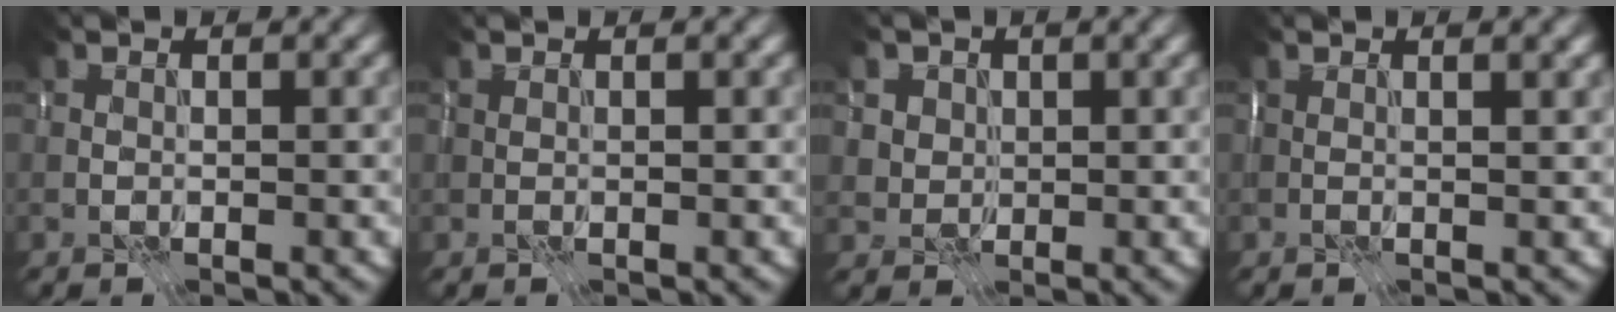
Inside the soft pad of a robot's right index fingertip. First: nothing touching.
{"total": 0.6, "force": [0.5, -0.2, 0.2], "torque": [-0.003, -0.001, 0.007]}
{"total": 3.2, "force": [1.5, 2.6, 1.1], "torque": [-0.028, -0.003, 0.031]}
{"total": 1.7, "force": [1.0, 0.3, 1.4], "torque": [-0.012, -0.002, 0.008]}